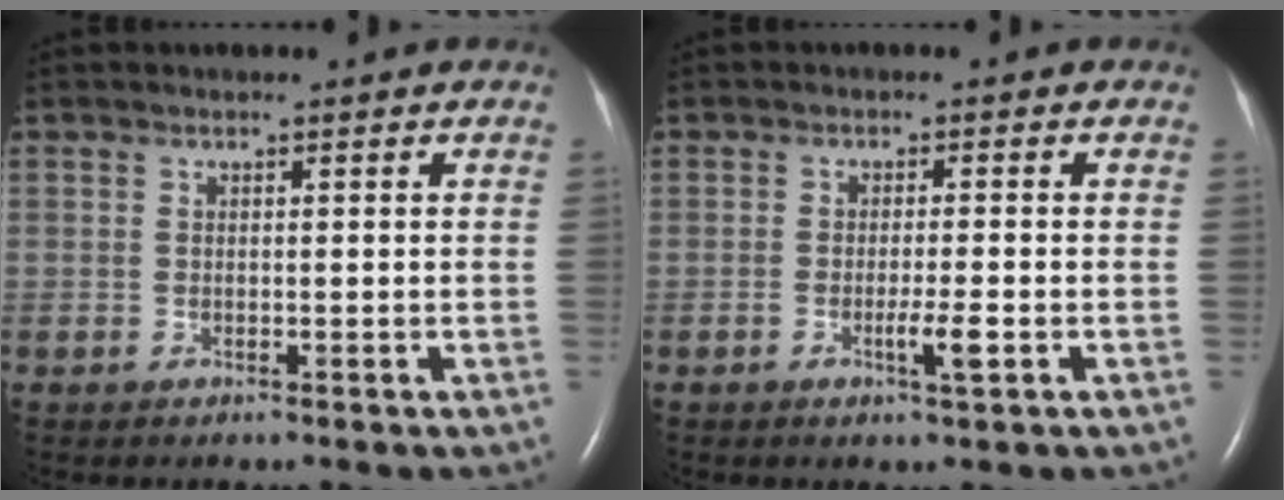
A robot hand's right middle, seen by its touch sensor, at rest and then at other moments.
{"total": 2.9, "force": [-1.1, -0.1, 2.7], "torque": [-0.050, -0.004, -0.018]}